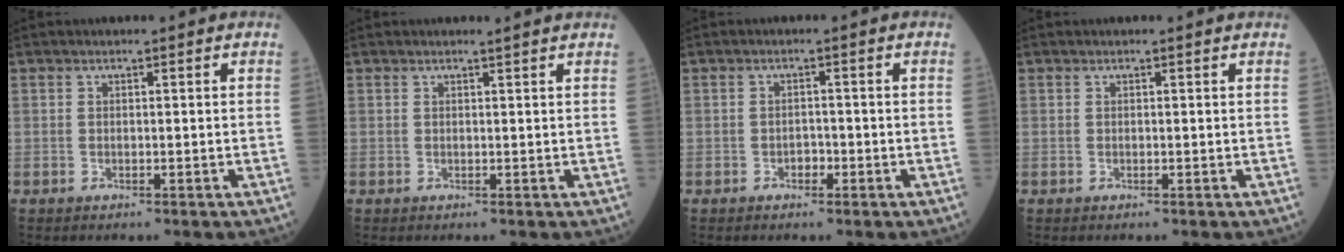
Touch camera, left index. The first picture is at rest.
{"total": 1.4, "force": [1.3, -0.4, 0.3], "torque": [-0.018, -0.004, 0.018]}
{"total": 1.3, "force": [-0.7, 0.9, 0.7], "torque": [-0.004, 0.005, -0.013]}
{"total": 0.5, "force": [0.5, -0.1, 0.1], "torque": [-0.008, -0.004, 0.007]}